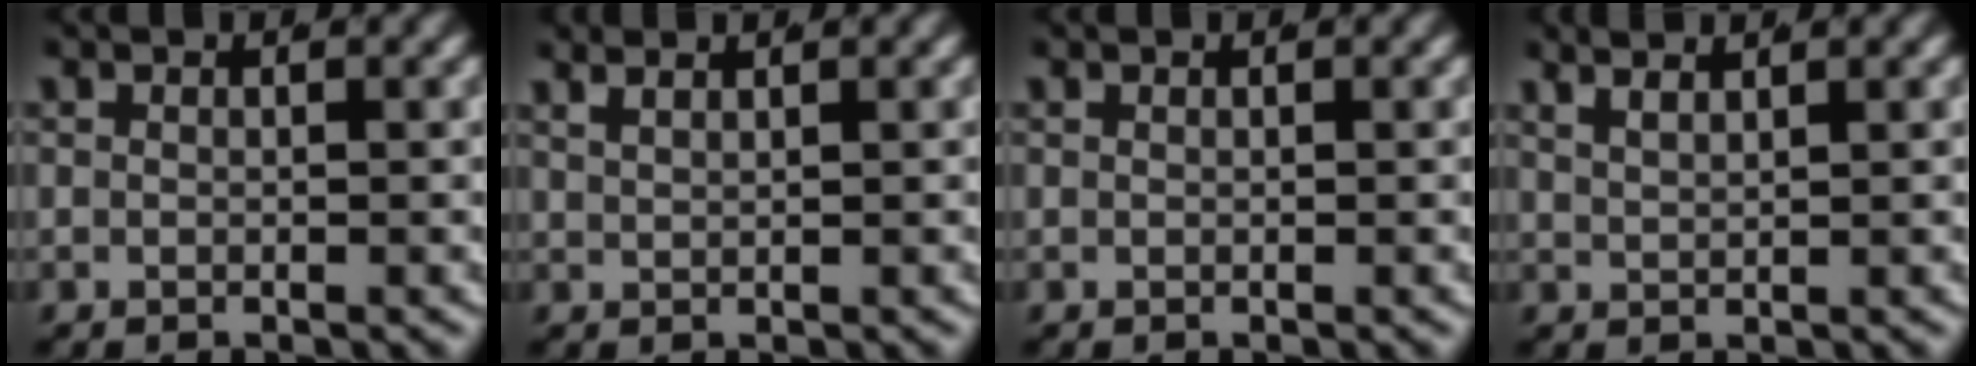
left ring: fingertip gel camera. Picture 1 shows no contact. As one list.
[{"total": 1.8, "force": [1.7, 0.1, 0.7], "torque": [-0.010, 0.006, 0.032]}, {"total": 0.0}, {"total": 2.6, "force": [2.3, 0.5, 1.1], "torque": [-0.015, 0.009, 0.041]}]